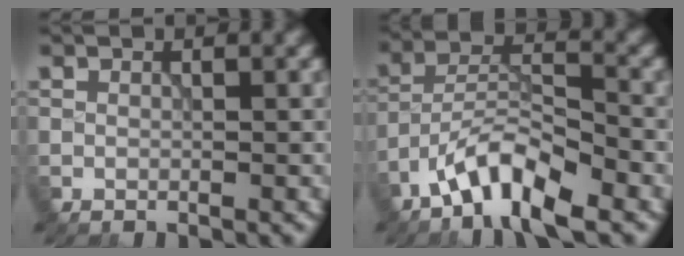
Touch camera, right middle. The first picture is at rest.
{"total": 6.7, "force": [-4.6, 2.0, 4.5], "torque": [-0.078, 0.007, -0.089]}